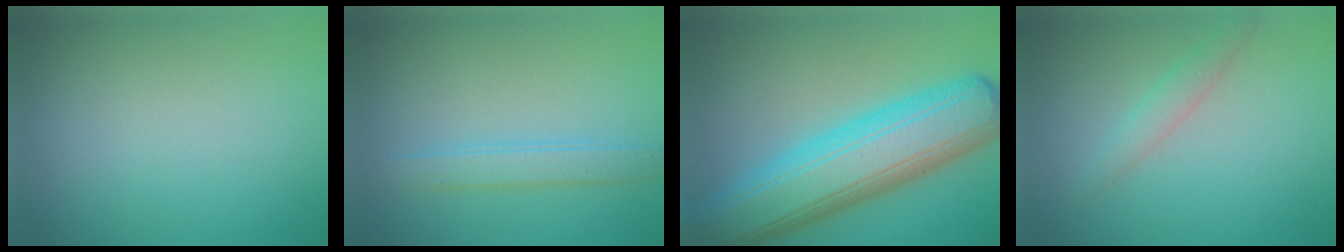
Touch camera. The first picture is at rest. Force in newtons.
{"total": 2.2, "press": 2.2, "slide": 0.1}
{"total": 11.6, "press": 11.6, "slide": 0.2}
{"total": 1.6, "press": 1.6, "slide": 0.2}